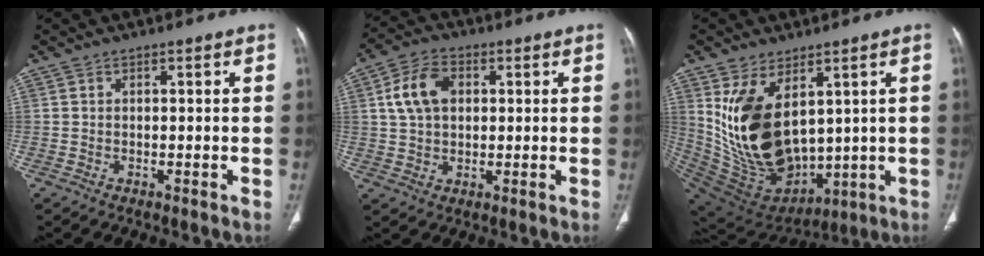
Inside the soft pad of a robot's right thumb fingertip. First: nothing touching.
{"total": 8.9, "force": [2.0, 6.2, 6.1], "torque": [-0.107, 0.011, 0.034]}
{"total": 19.6, "force": [4.5, 11.8, 15.0], "torque": [-0.256, -0.038, 0.125]}